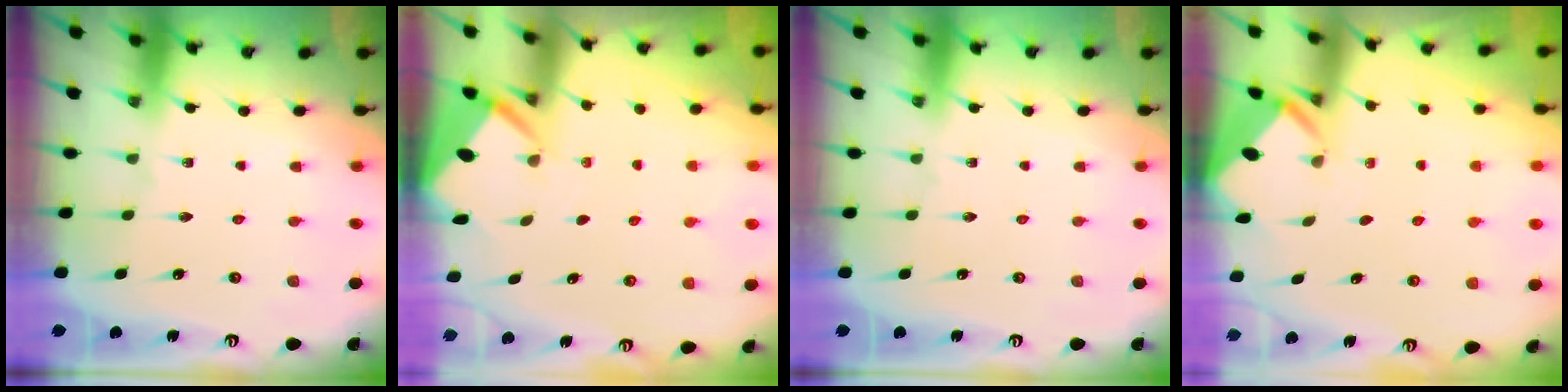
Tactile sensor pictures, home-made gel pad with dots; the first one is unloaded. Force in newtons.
{"total": 2.7, "press": 2.7, "slide": 0.3}
{"total": 0.0}
{"total": 2.1, "press": 2.1, "slide": 0.0}